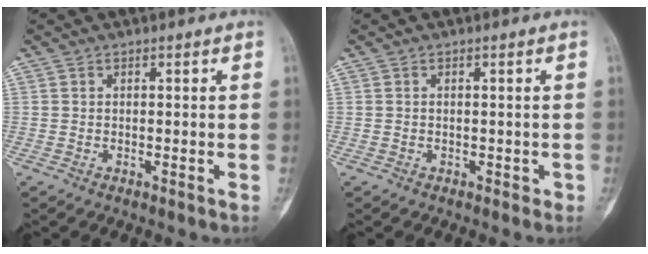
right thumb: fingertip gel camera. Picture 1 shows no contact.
{"total": 0.6, "force": [-0.3, 0.6, 0.1], "torque": [0.002, 0.004, -0.004]}